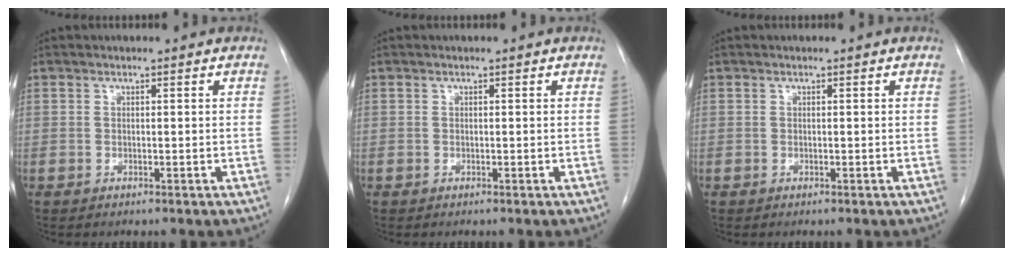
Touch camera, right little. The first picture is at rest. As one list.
[{"total": 0.0}, {"total": 0.0}]